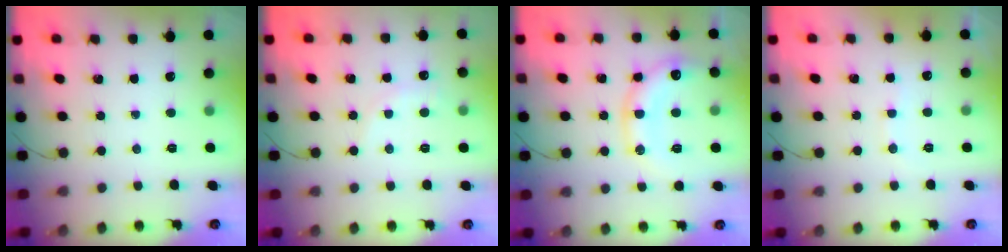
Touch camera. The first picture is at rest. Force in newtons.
{"total": 4.6, "press": 4.3, "slide": 1.4}
{"total": 15.0, "press": 14.9, "slide": 1.6}
{"total": 5.8, "press": 5.8, "slide": 0.8}